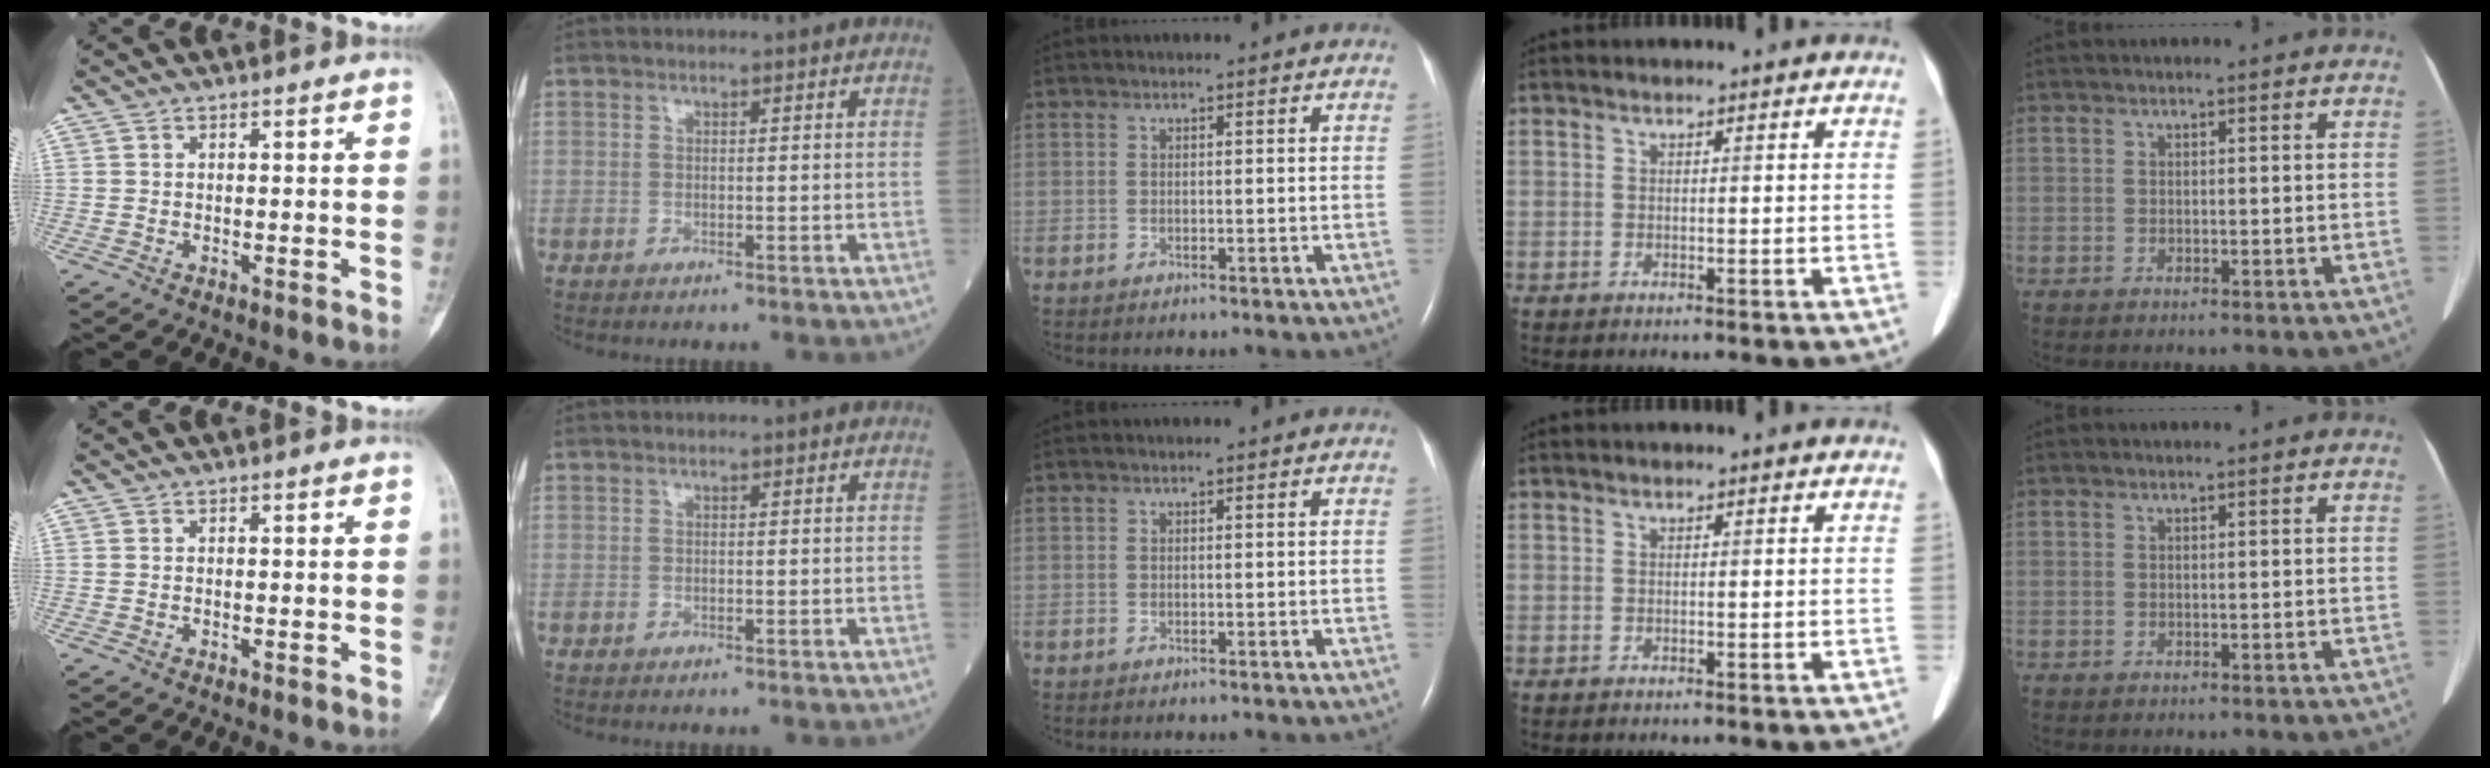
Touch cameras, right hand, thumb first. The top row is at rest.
{}